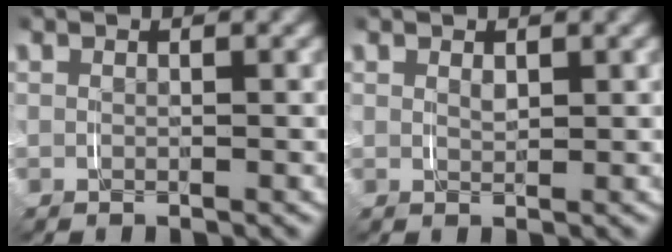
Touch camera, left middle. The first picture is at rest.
{"total": 0.6, "force": [0.5, 0.2, 0.4], "torque": [-0.007, -0.011, 0.014]}